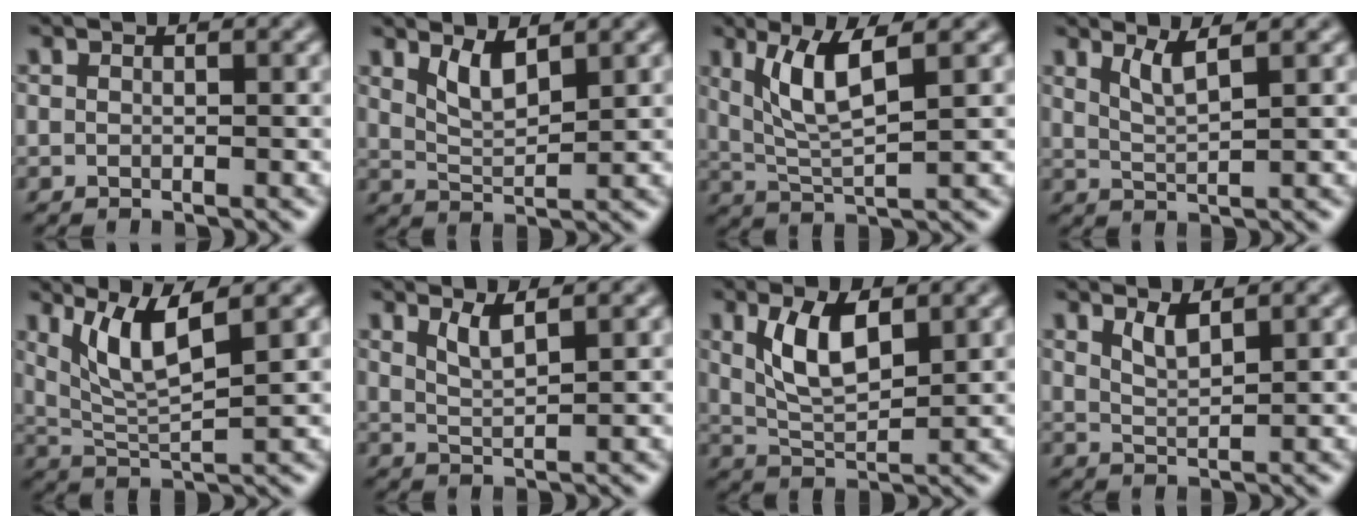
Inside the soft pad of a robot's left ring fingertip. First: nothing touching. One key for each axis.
{"total": 2.9, "fx": 1.9, "fy": 0.8, "fz": 2.0, "tx": -0.042, "ty": -0.011, "tz": 0.040}
{"total": 4.8, "fx": 1.9, "fy": 1.0, "fz": 4.3, "tx": -0.092, "ty": -0.005, "tz": 0.042}
{"total": 2.4, "fx": 1.5, "fy": 0.4, "fz": 1.8, "tx": -0.030, "ty": -0.004, "tz": 0.032}
{"total": 5.1, "fx": 2.6, "fy": 1.1, "fz": 4.3, "tx": -0.087, "ty": -0.007, "tz": 0.054}
{"total": 2.1, "fx": 1.4, "fy": 0.5, "fz": 1.5, "tx": -0.027, "ty": -0.005, "tz": 0.028}
{"total": 5.0, "fx": 1.9, "fy": 2.2, "fz": 4.0, "tx": -0.088, "ty": -0.001, "tz": 0.037}
{"total": 1.8, "fx": 1.3, "fy": 0.5, "fz": 1.2, "tx": -0.025, "ty": -0.005, "tz": 0.028}